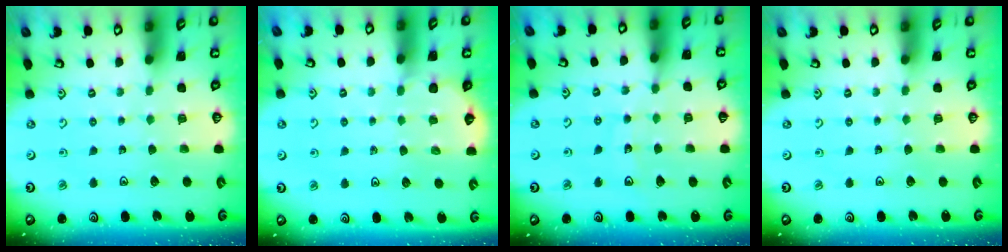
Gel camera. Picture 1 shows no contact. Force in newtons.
{"total": 3.3, "press": 3.3, "slide": 0.4}
{"total": 9.2, "press": 8.7, "slide": 2.9}
{"total": 0.0}